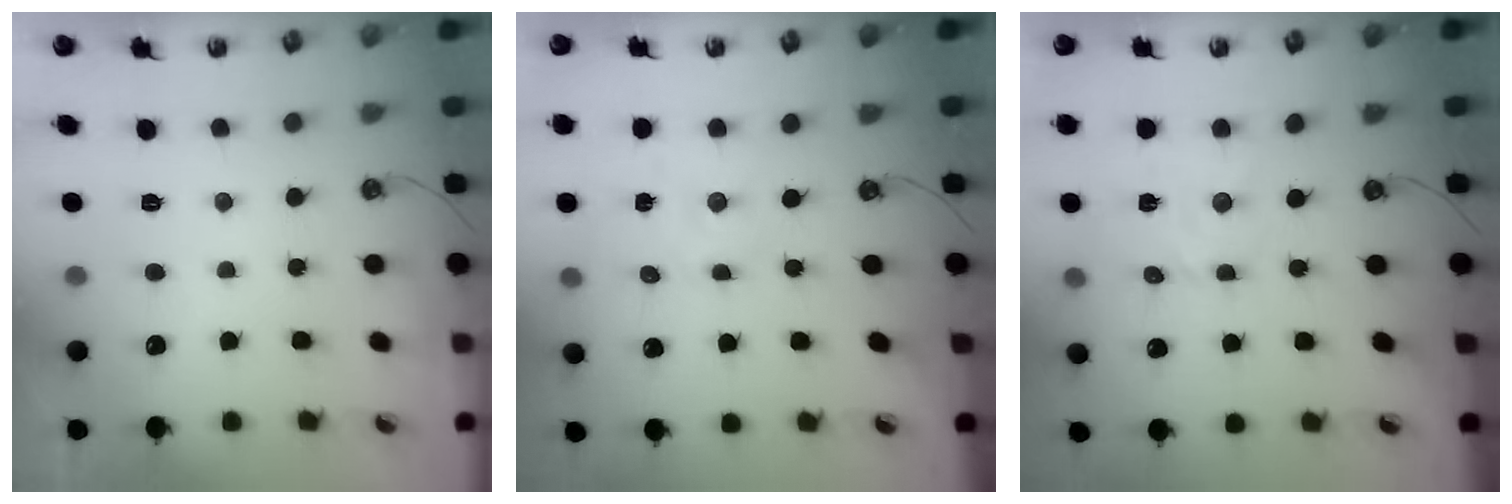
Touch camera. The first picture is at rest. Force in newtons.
{"total": 1.9, "press": 1.9, "slide": 0.3}
{"total": 3.4, "press": 3.4, "slide": 0.7}